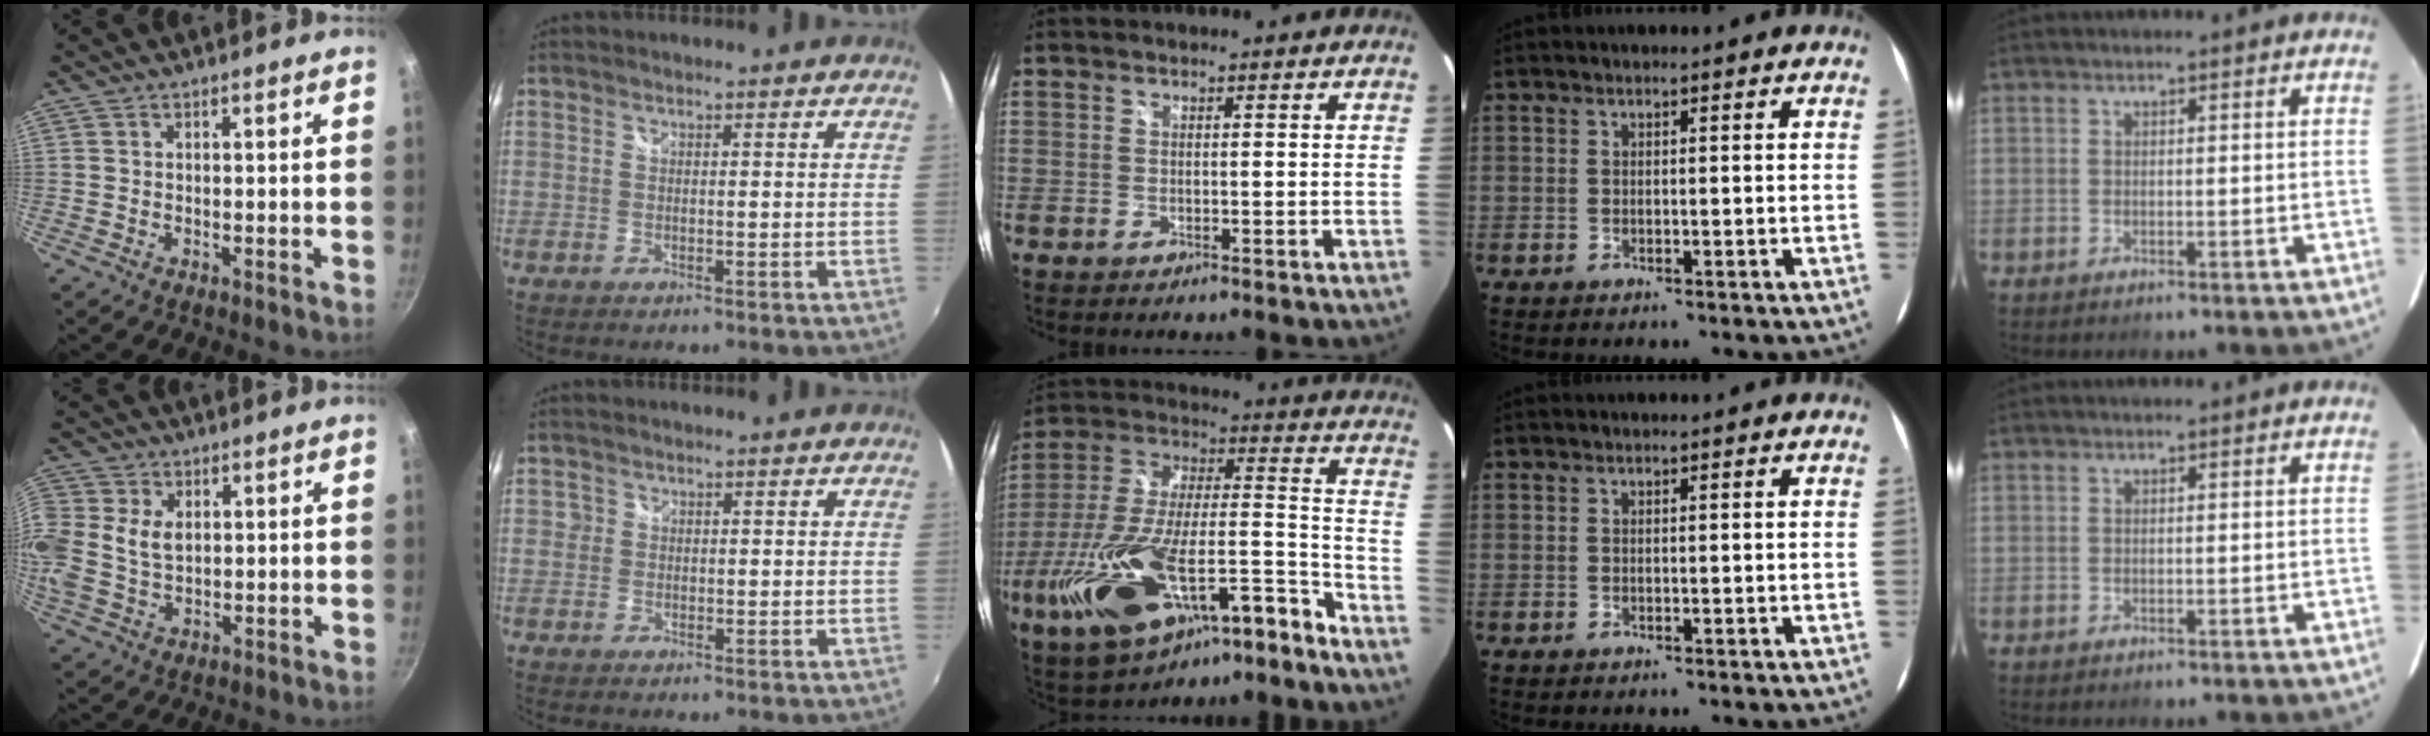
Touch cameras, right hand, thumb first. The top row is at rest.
{"thumb": {"total": 11.1, "force": [1.7, 8.4, 7.0], "torque": [-0.170, 0.013, 0.033]}, "index": {"total": 1.1, "force": [0.1, 1.1, 0.1], "torque": [0.000, 0.002, -0.001]}, "middle": {"total": 24.3, "force": [-15.4, 7.4, 17.2], "torque": [-0.319, -0.019, -0.262]}}